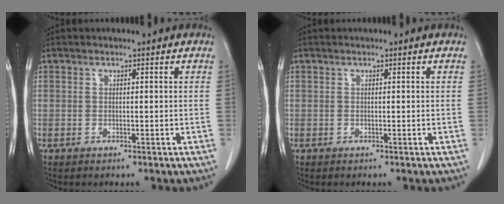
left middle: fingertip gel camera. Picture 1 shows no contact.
{"total": 0.0}